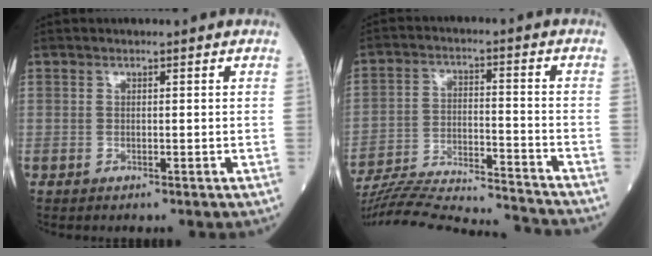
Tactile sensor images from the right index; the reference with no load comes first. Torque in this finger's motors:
{"motor_torque": [-2.14, 0.00, -0.70, -0.21]}